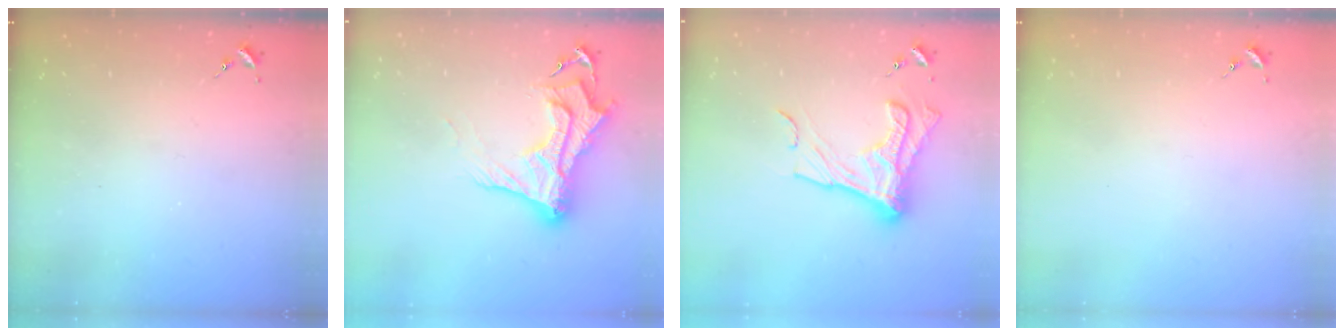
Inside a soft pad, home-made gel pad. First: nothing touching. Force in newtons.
{"total": 15.8, "press": 15.7, "slide": 1.2}
{"total": 16.0, "press": 15.9, "slide": 0.8}
{"total": 0.0}